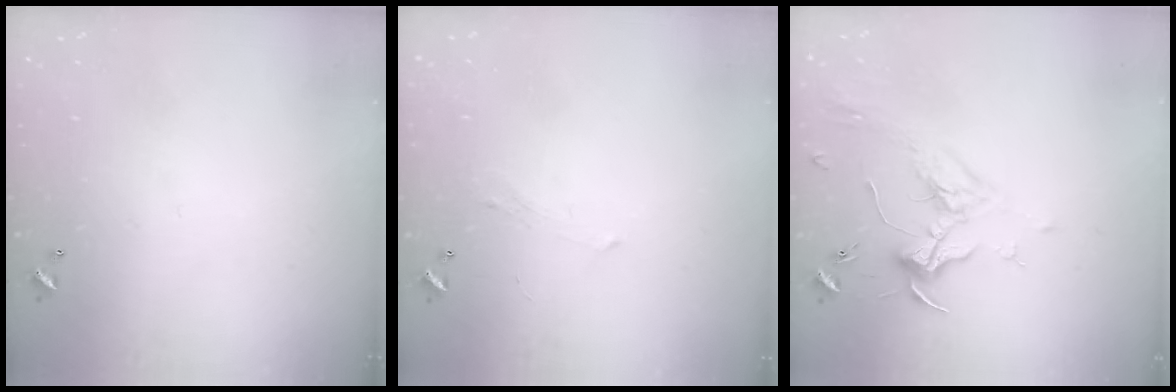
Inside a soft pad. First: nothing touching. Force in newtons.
{"total": 0.9, "press": 0.7, "slide": 0.6}
{"total": 1.8, "press": 1.6, "slide": 0.7}